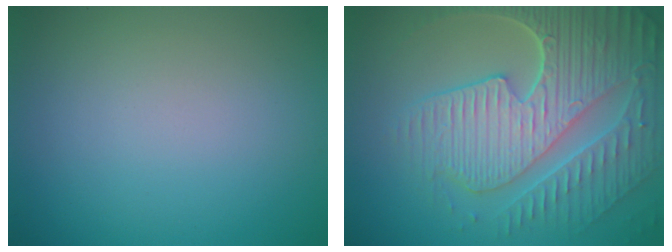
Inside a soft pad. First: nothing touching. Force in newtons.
{"total": 9.1, "press": 6.5, "slide": 6.3}